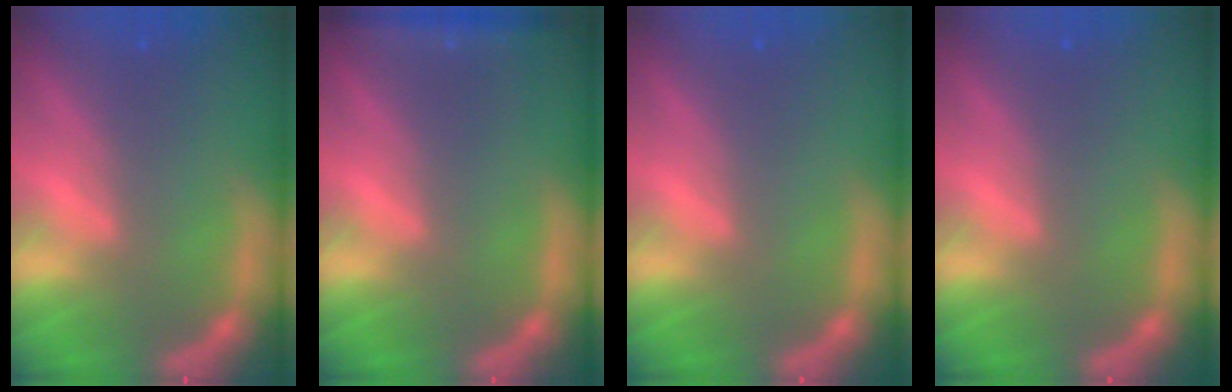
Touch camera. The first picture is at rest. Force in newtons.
{"total": 3.0}
{"total": 0.0}
{"total": 0.0}